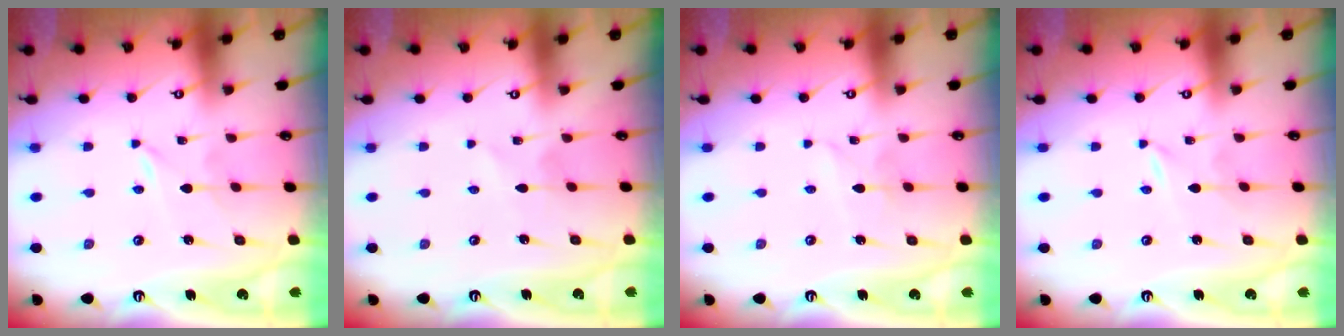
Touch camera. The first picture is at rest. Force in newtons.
{"total": 1.6, "press": 1.6, "slide": 0.1}
{"total": 1.9, "press": 1.9, "slide": 0.1}
{"total": 0.6, "press": 0.6, "slide": 0.1}